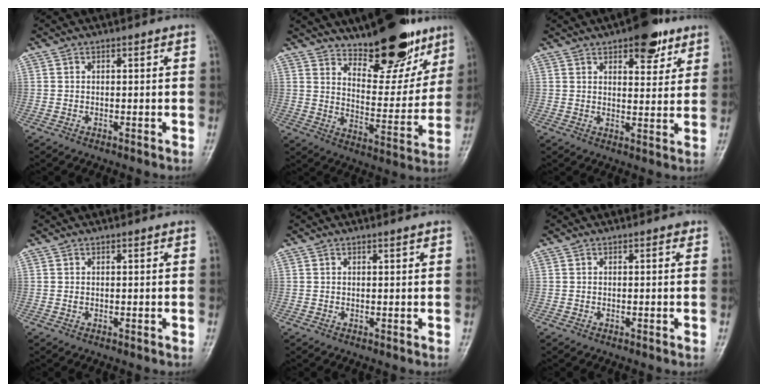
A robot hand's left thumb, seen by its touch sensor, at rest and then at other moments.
{"total": 15.4, "force": [11.4, 5.4, 8.9], "torque": [-0.086, -0.080, 0.183]}
{"total": 8.8, "force": [5.5, 3.9, 5.6], "torque": [-0.044, -0.026, 0.074]}
{"total": 0.0}
{"total": 0.5, "force": [0.5, -0.1, 0.2], "torque": [-0.002, -0.004, 0.008]}
{"total": 0.0}